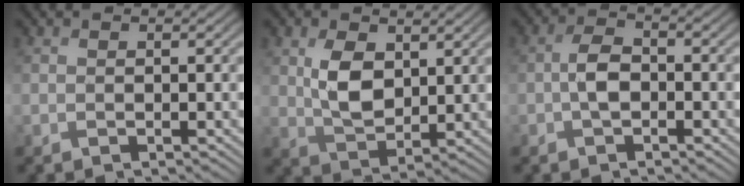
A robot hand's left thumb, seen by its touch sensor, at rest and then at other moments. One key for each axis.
{"total": 5.6, "fx": 1.7, "fy": 3.4, "fz": 4.2, "tx": -0.092, "ty": -0.006, "tz": 0.038}
{"total": 3.3, "fx": -1.0, "fy": 1.9, "fz": 2.5, "tx": -0.048, "ty": 0.007, "tz": -0.025}